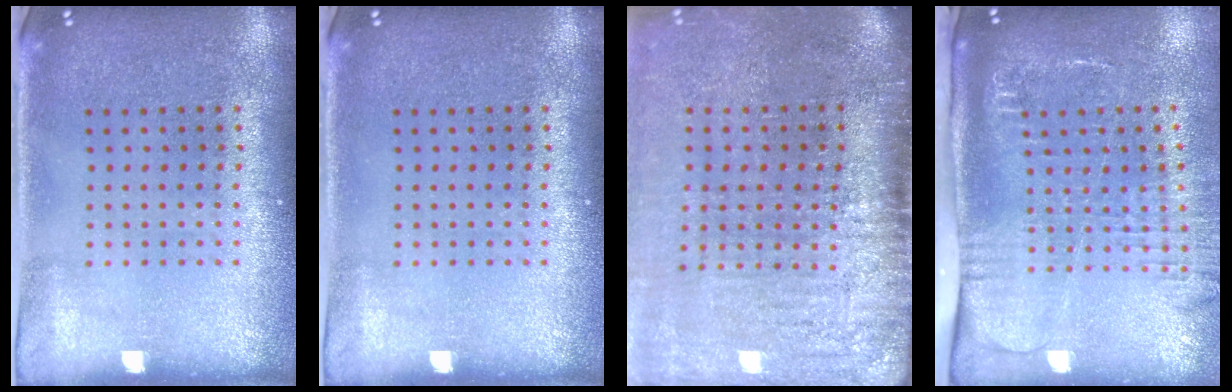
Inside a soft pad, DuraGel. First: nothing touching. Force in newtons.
{"total": 0.0}
{"total": 4.7, "press": 3.8, "slide": 2.6}
{"total": 2.8, "press": 2.1, "slide": 1.8}